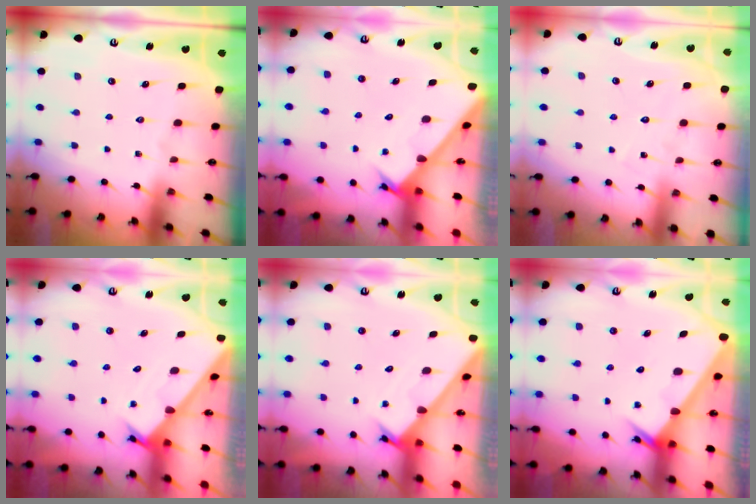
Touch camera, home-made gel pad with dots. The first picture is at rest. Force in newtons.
{"total": 2.6, "press": 2.6, "slide": 0.3}
{"total": 6.0, "press": 6.0, "slide": 0.3}
{"total": 1.7, "press": 1.7, "slide": 0.1}
{"total": 1.6, "press": 1.6, "slide": 0.1}
{"total": 2.5, "press": 2.5, "slide": 0.1}